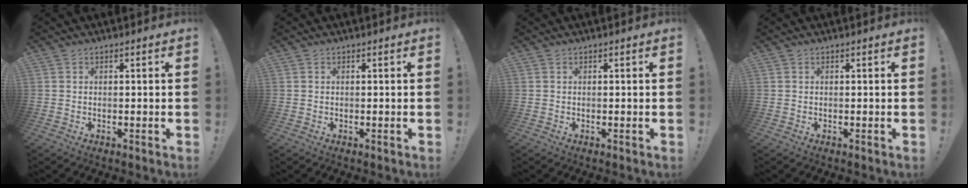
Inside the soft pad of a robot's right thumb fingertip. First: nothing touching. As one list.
[{"total": 0.0}, {"total": 0.0}, {"total": 0.0}]